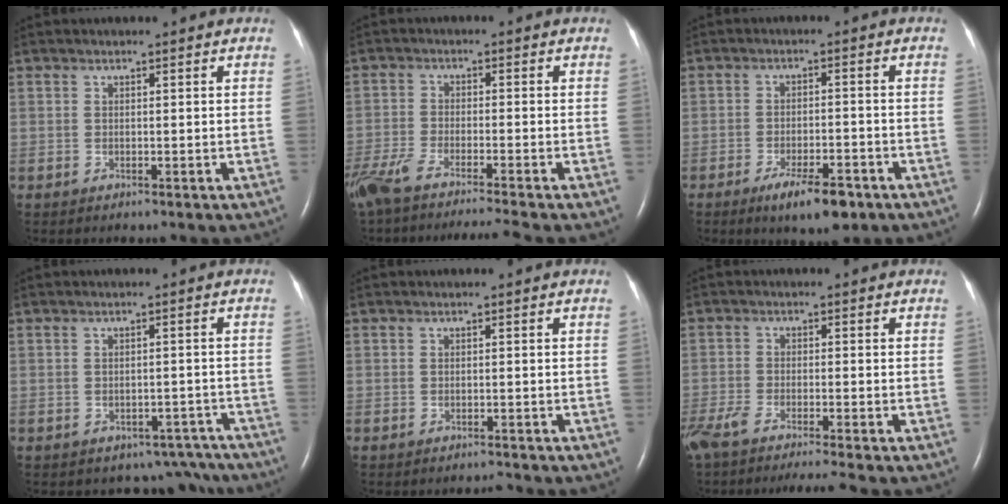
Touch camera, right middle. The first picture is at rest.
{"total": 11.5, "force": [-9.7, -0.5, 6.1], "torque": [-0.102, -0.027, -0.162]}
{"total": 7.1, "force": [-4.6, 1.9, 5.2], "torque": [-0.090, -0.008, -0.068]}
{"total": 7.6, "force": [-6.5, 3.9, 0.2], "torque": [0.017, 0.025, -0.063]}
{"total": 0.8, "force": [-0.8, 0.0, 0.1], "torque": [-0.005, -0.004, -0.010]}
{"total": 10.4, "force": [-8.8, -0.2, 5.5], "torque": [-0.086, -0.025, -0.145]}